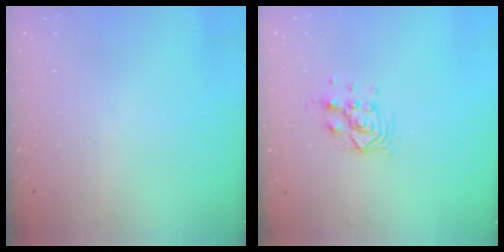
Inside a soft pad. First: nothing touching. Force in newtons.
{"total": 7.2, "press": 7.2, "slide": 0.6}